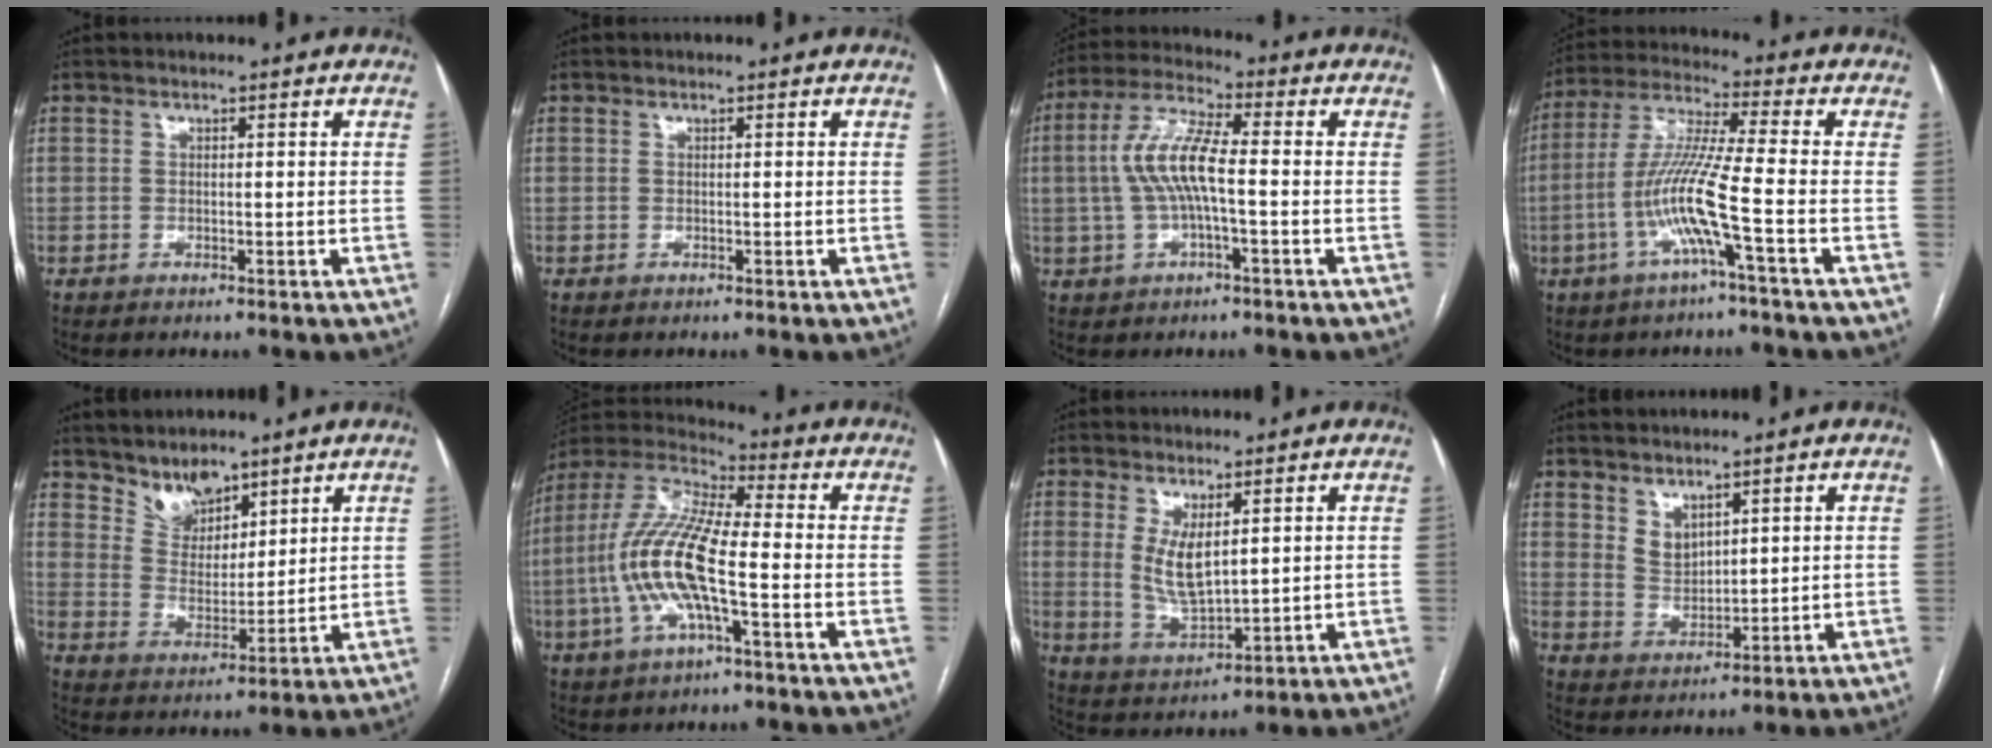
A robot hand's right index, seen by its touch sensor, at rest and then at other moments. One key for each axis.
{"total": 0.0}
{"total": 9.1, "fx": -0.4, "fy": 1.8, "fz": 8.9, "tx": -0.194, "ty": 0.016, "tz": -0.011}
{"total": 10.6, "fx": -3.5, "fy": -1.0, "fz": 9.9, "tx": -0.209, "ty": 0.002, "tz": -0.074}
{"total": 6.5, "fx": 5.3, "fy": 3.0, "fz": 2.1, "tx": -0.041, "ty": 0.002, "tz": 0.109}
{"total": 14.1, "fx": -3.1, "fy": 2.9, "fz": 13.5, "tx": -0.293, "ty": 0.007, "tz": -0.063}
{"total": 6.5, "fx": 2.0, "fy": 2.2, "fz": 5.8, "tx": -0.121, "ty": -0.015, "tz": 0.050}
{"total": 4.1, "fx": 3.0, "fy": 2.0, "fz": 1.8, "tx": -0.039, "ty": -0.007, "tz": 0.073}